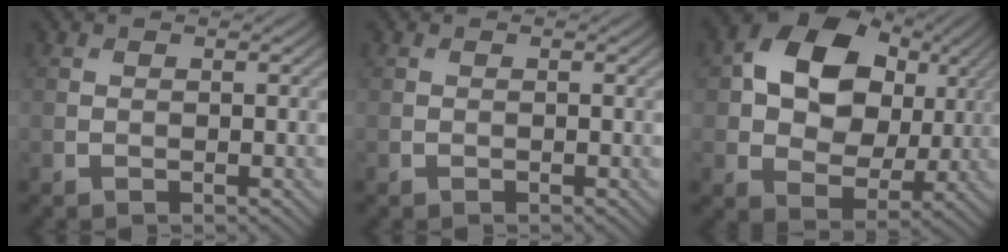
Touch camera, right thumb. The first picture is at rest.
{"total": 0.0}
{"total": 13.9, "force": [3.6, 10.2, 8.8], "torque": [-0.166, 0.009, 0.057]}